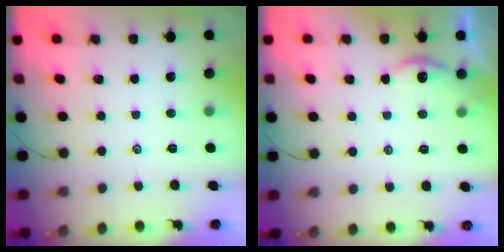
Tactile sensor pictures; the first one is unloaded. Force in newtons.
{"total": 2.4, "press": 2.4, "slide": 0.1}